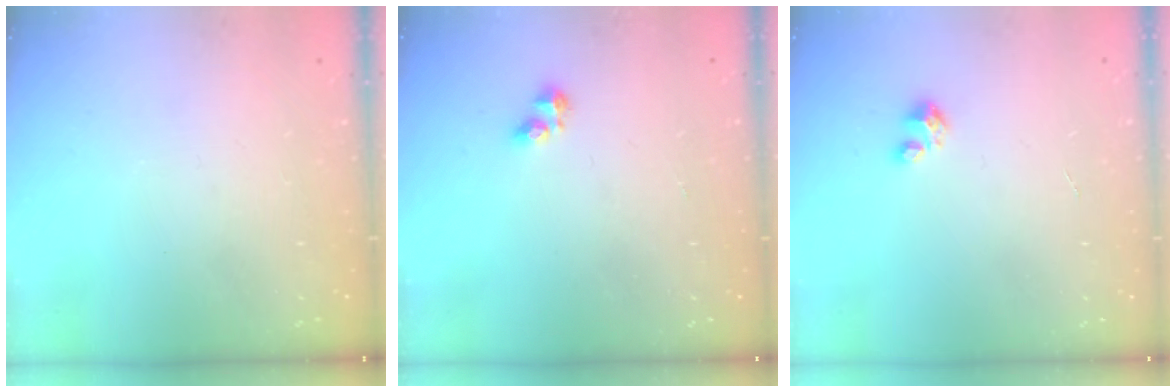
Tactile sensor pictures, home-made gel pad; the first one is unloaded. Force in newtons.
{"total": 3.2, "press": 3.2, "slide": 0.5}
{"total": 1.8, "press": 1.8, "slide": 0.1}